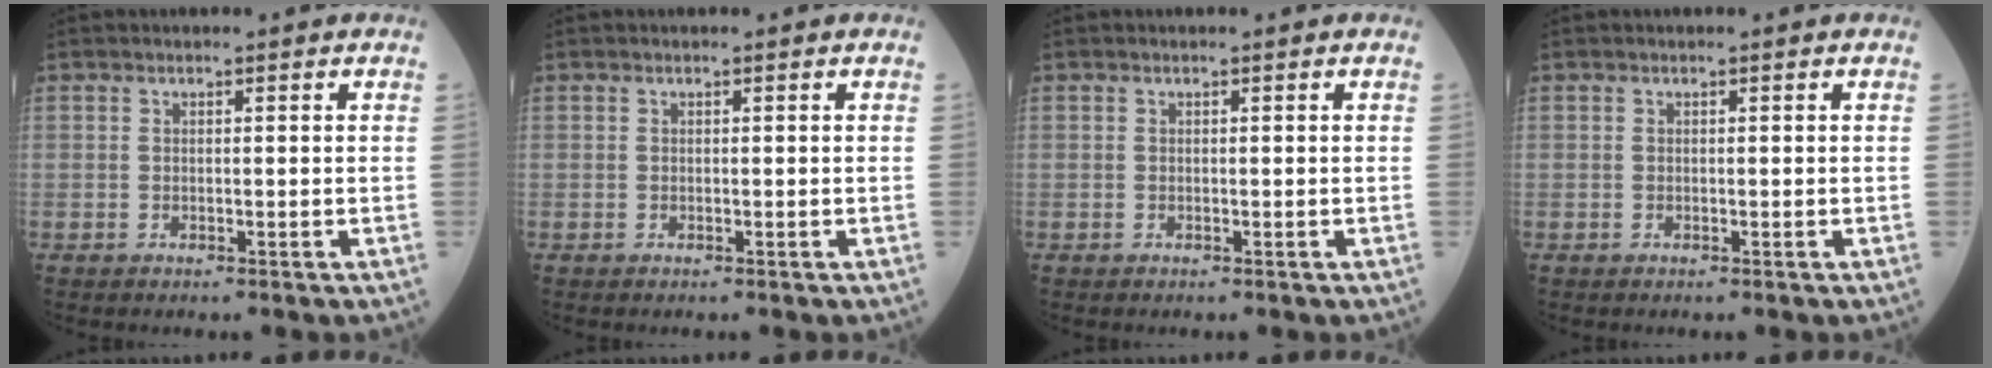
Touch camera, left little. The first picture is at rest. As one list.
[{"total": 0.0}, {"total": 0.0}, {"total": 0.0}]